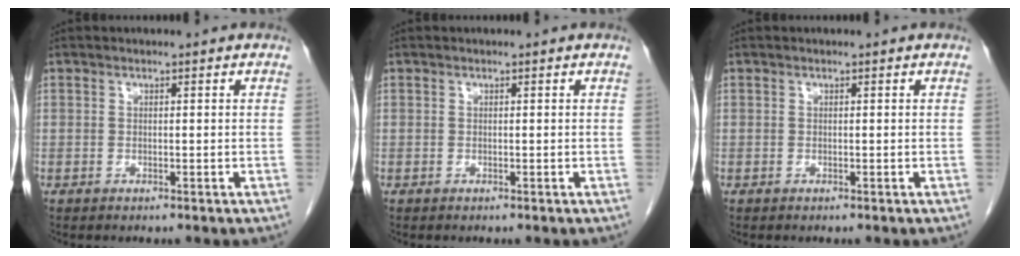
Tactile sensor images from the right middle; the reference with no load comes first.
{"total": 0.0}
{"total": 0.0}